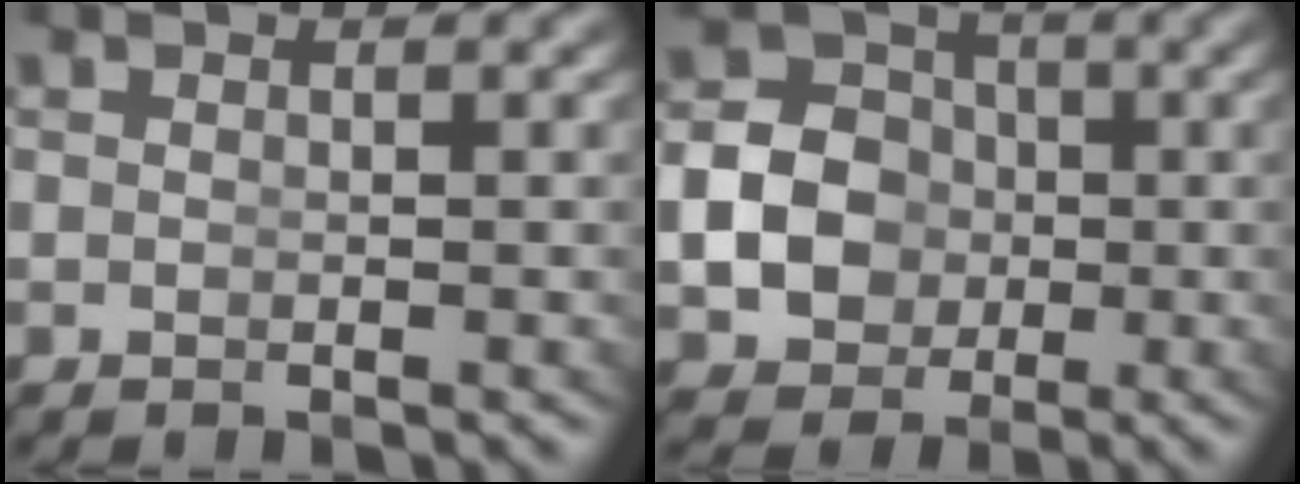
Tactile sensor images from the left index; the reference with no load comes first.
{"total": 11.0, "force": [-1.6, 10.1, 4.0], "torque": [-0.090, -0.030, -0.032]}